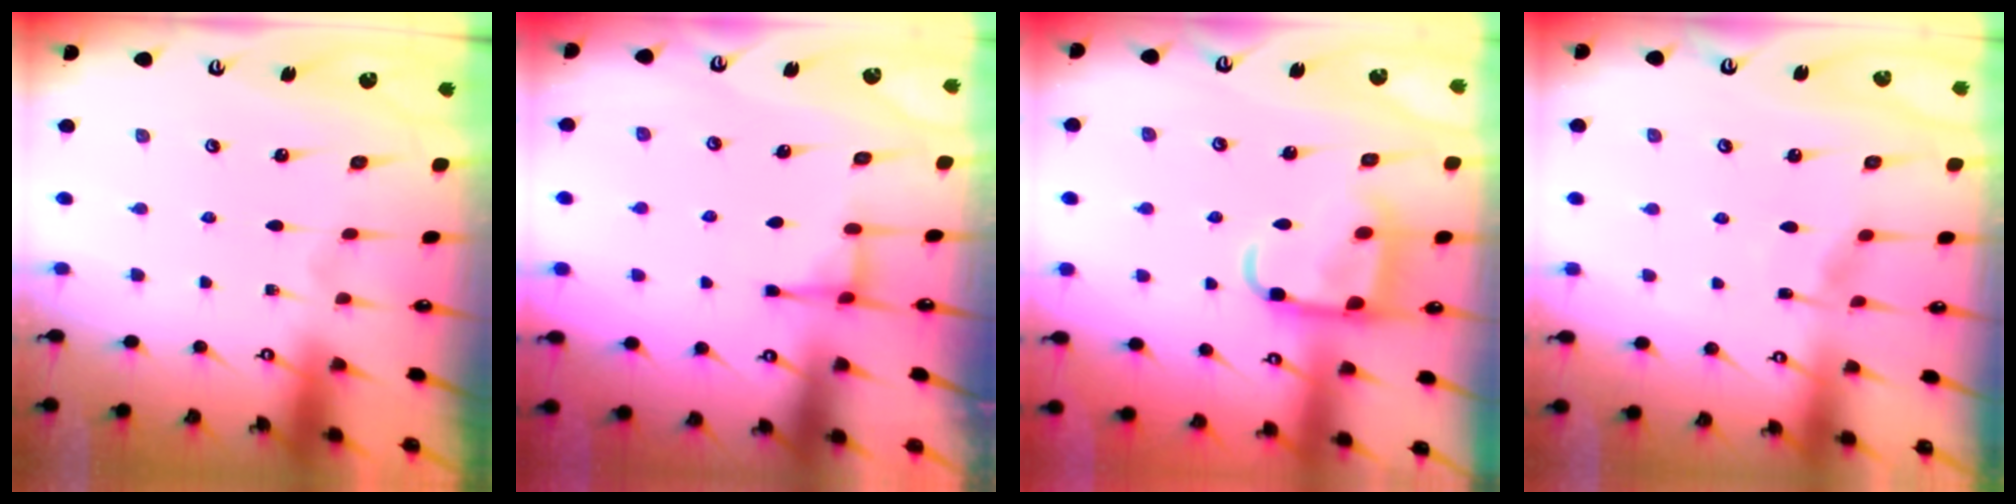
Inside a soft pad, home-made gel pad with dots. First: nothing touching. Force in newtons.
{"total": 3.2, "press": 3.2, "slide": 0.5}
{"total": 12.4, "press": 12.3, "slide": 1.5}
{"total": 4.4, "press": 4.3, "slide": 0.5}